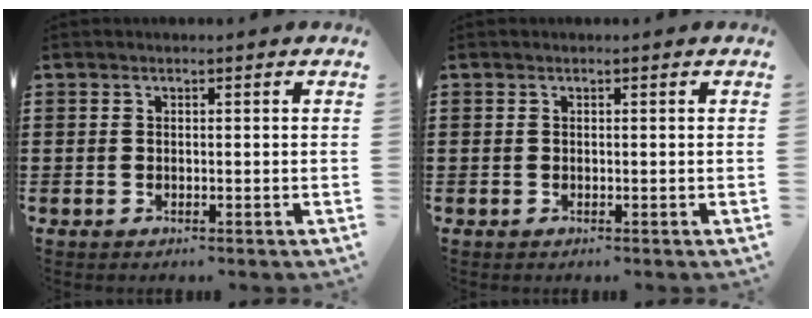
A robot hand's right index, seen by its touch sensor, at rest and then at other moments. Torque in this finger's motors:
{"motor_torque": [0.00, 0.00, 0.00, 0.00]}